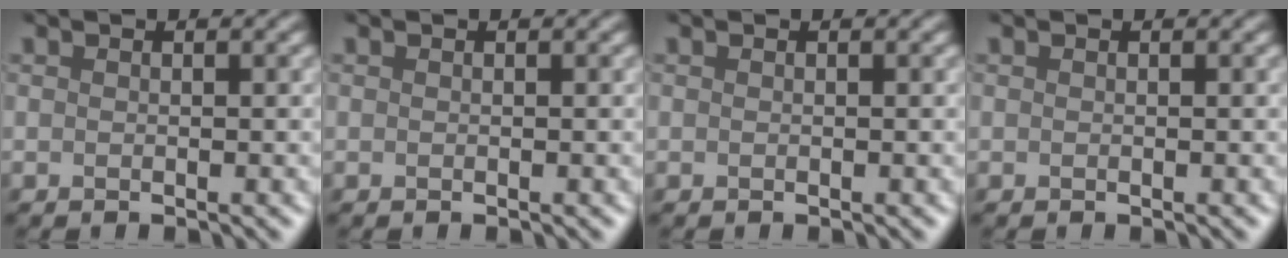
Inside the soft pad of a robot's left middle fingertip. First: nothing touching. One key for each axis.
{"total": 0.0}
{"total": 0.0}
{"total": 0.0}